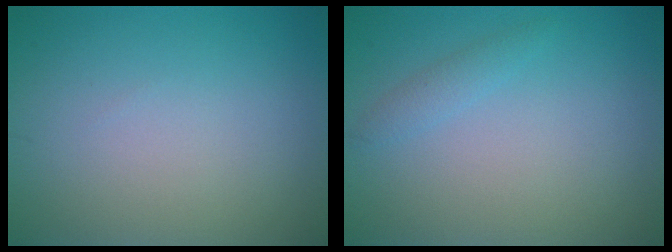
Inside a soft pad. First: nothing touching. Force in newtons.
{"total": 1.1, "press": 1.1, "slide": 0.1}